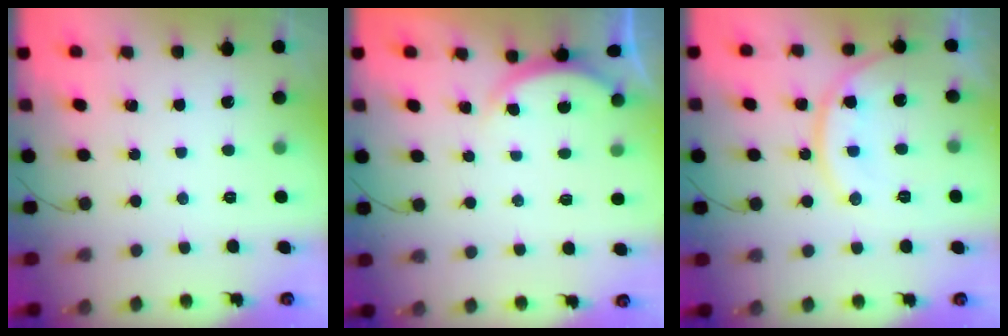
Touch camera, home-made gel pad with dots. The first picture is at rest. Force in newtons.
{"total": 2.0, "press": 2.0, "slide": 0.5}
{"total": 14.6, "press": 14.6, "slide": 1.0}